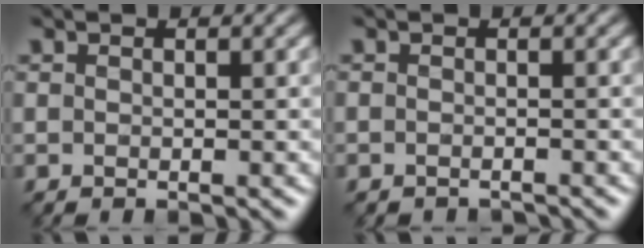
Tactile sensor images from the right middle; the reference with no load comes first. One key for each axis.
{"total": 1.9, "fx": -1.9, "fy": 0.2, "fz": 0.1, "tx": 0.002, "ty": -0.007, "tz": -0.027}